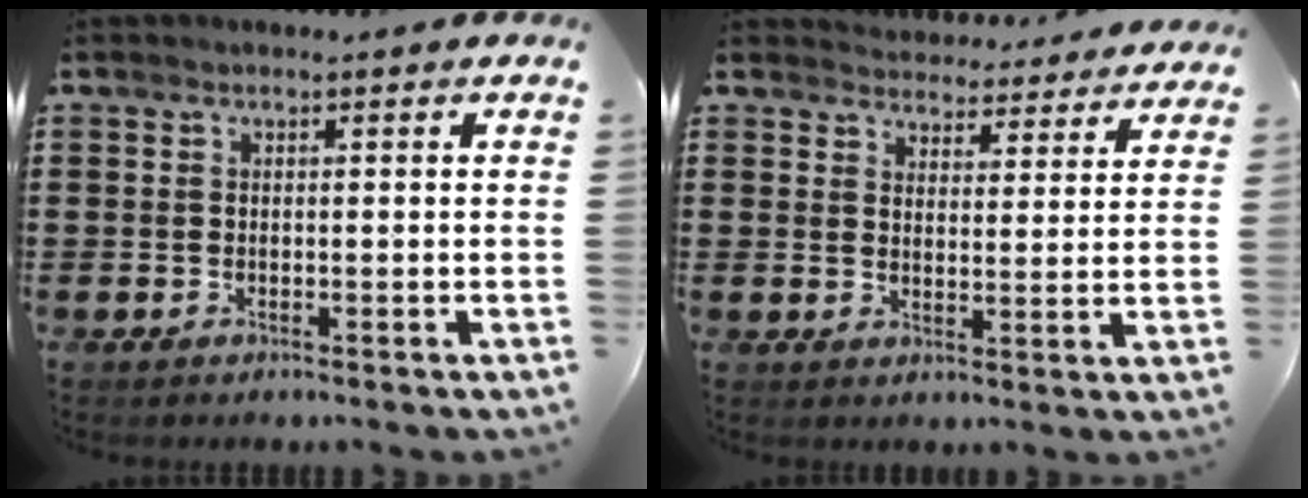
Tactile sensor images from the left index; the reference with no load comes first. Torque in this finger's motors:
{"motor_torque": [2.14, 0.00, -0.28, -0.14]}